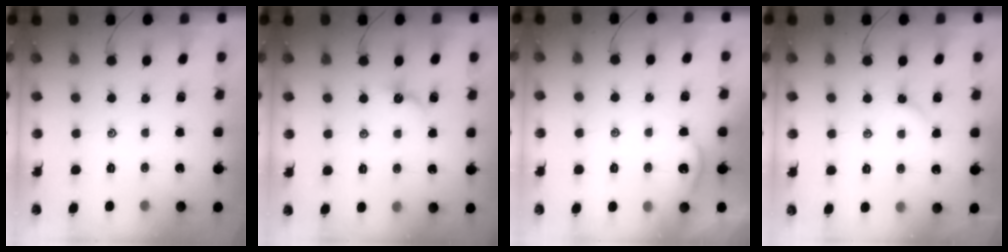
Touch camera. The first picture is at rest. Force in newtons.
{"total": 5.4, "press": 5.4, "slide": 0.6}
{"total": 1.9, "press": 1.9, "slide": 0.3}
{"total": 2.7, "press": 2.7, "slide": 0.4}